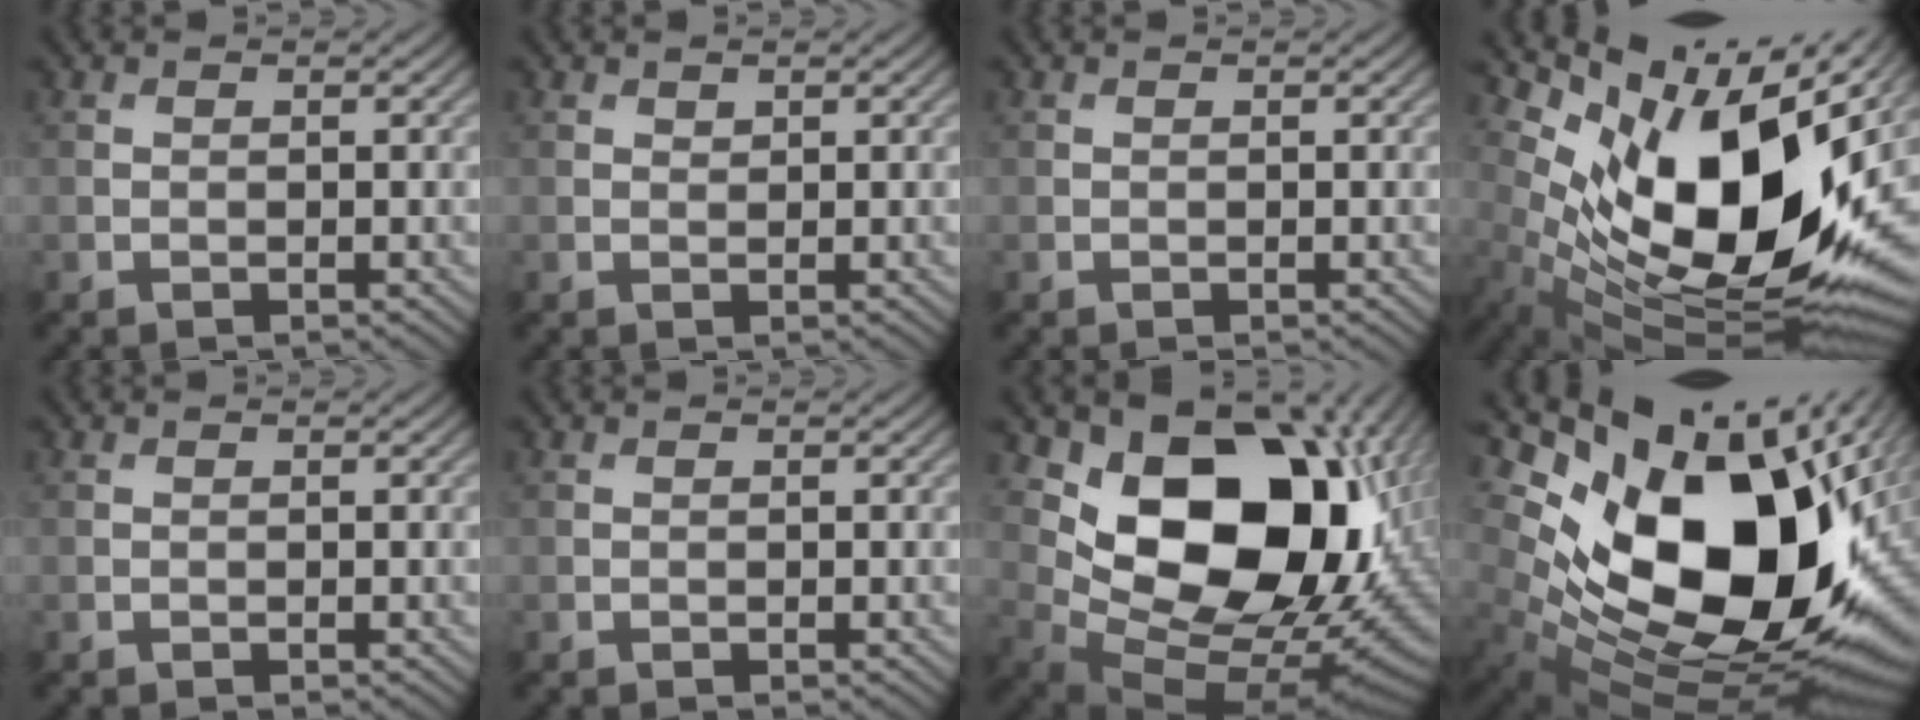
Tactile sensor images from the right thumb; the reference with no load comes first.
{"total": 0.5, "force": [0.4, 0.2, 0.1], "torque": [0.001, -0.002, 0.010]}
{"total": 0.0}
{"total": 17.9, "force": [3.2, 9.4, 14.8], "torque": [-0.244, -0.027, 0.067]}
{"total": 0.0}
{"total": 0.0}
{"total": 17.0, "force": [4.1, 11.4, 12.0], "torque": [-0.182, -0.015, 0.089]}
{"total": 21.3, "force": [3.5, 12.6, 16.8], "torque": [-0.324, -0.039, 0.091]}